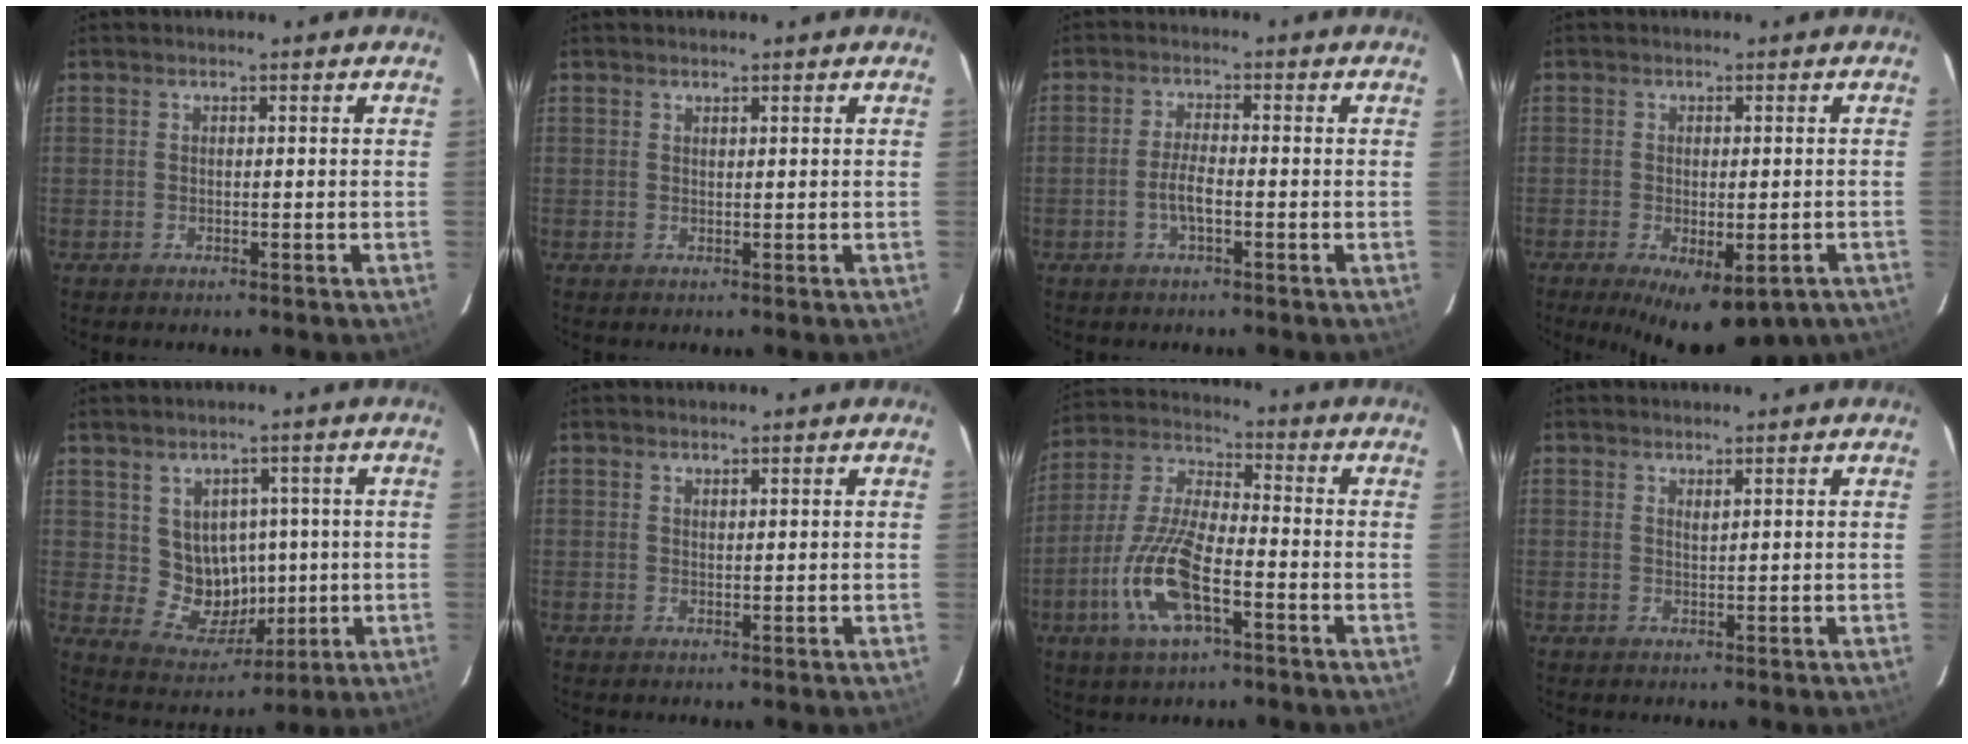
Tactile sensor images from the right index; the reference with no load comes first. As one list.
[{"total": 0.5, "force": [0.5, 0.0, 0.2], "torque": [-0.003, 0.000, 0.010]}, {"total": 3.7, "force": [-1.4, 0.9, 3.3], "torque": [-0.069, 0.001, -0.026]}, {"total": 13.2, "force": [-8.4, 5.2, 8.7], "torque": [-0.144, -0.029, -0.104]}, {"total": 8.7, "force": [0.7, 8.1, 3.2], "torque": [-0.064, 0.001, 0.031]}, {"total": 0.7, "force": [0.7, 0.1, 0.3], "torque": [-0.004, 0.000, 0.013]}, {"total": 14.6, "force": [-5.8, 5.1, 12.3], "torque": [-0.268, -0.007, -0.114]}, {"total": 1.0, "force": [0.7, 0.0, 0.6], "torque": [-0.011, 0.000, 0.013]}]